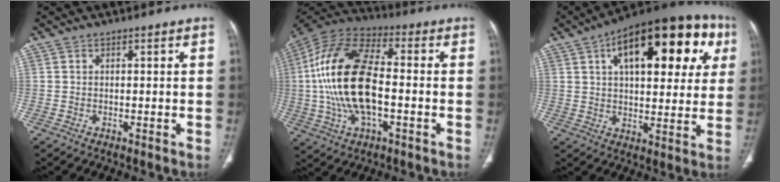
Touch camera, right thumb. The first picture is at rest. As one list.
[{"total": 20.9, "force": [-1.3, 10.2, 18.2], "torque": [-0.370, 0.023, -0.025]}, {"total": 26.1, "force": [9.5, 12.0, 21.1], "torque": [-0.266, 0.020, 0.132]}]